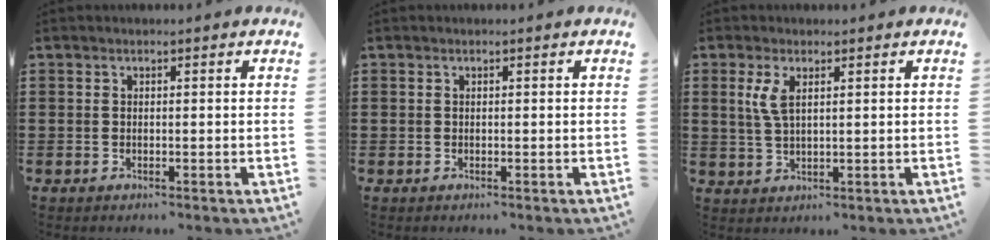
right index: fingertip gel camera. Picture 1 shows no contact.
{"total": 0.0}
{"total": 3.7, "force": [1.4, 1.4, 3.2], "torque": [-0.075, 0.003, 0.021]}